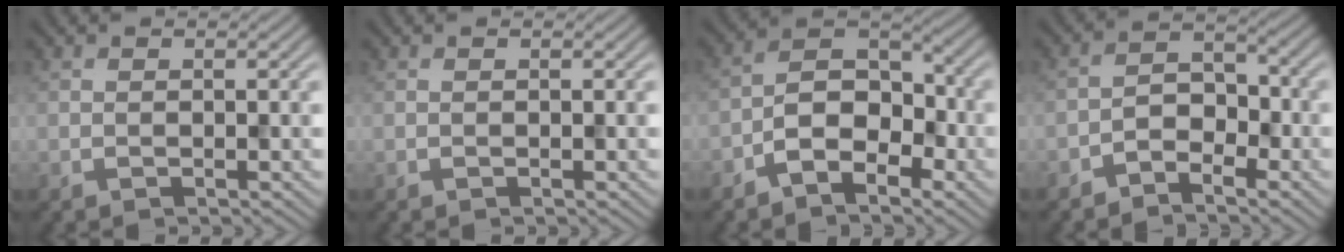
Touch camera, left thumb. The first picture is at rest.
{"total": 0.0}
{"total": 6.6, "force": [-3.6, 3.7, 4.1], "torque": [-0.062, 0.015, -0.079]}
{"total": 3.8, "force": [-2.6, 1.9, 1.9], "torque": [-0.029, 0.014, -0.057]}